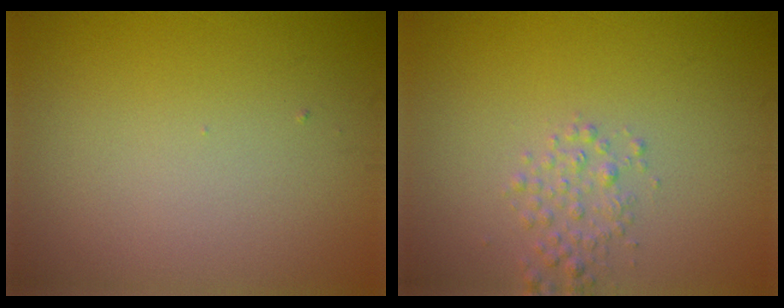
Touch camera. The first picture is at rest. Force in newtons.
{"total": 1.8, "press": 1.8, "slide": 0.1}